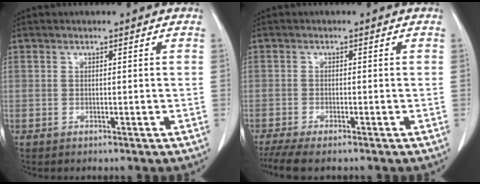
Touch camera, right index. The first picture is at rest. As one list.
[{"total": 6.1, "force": [-4.9, 1.1, 3.6], "torque": [-0.058, -0.012, -0.079]}]